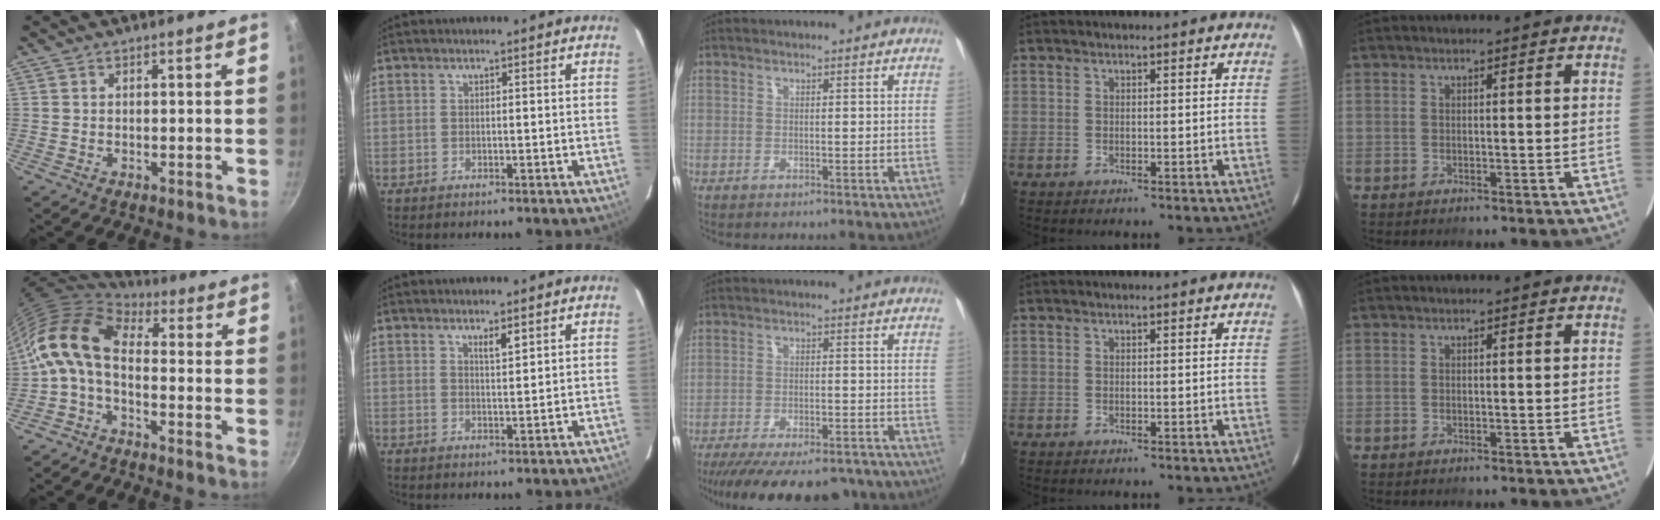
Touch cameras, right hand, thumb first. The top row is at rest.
{"thumb": {"total": 11.9, "force": [-1.5, 6.6, 9.8], "torque": [-0.189, 0.055, -0.051]}, "index": {"total": 2.0, "force": [1.3, 0.2, 1.4], "torque": [-0.028, -0.002, 0.024]}, "middle": {"total": 18.3, "force": [-15.3, 5.5, 8.5], "torque": [-0.152, -0.024, -0.209]}}